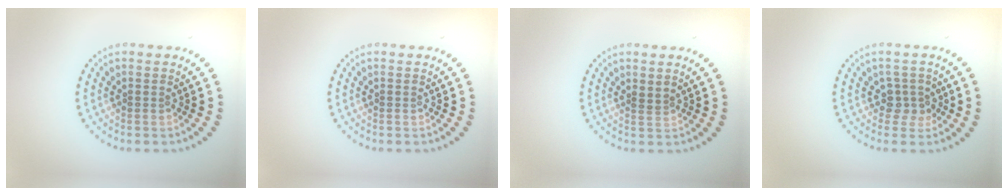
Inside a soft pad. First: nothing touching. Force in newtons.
{"total": 0.0}
{"total": 0.6, "press": 0.4, "slide": 0.5}
{"total": 1.9, "press": 1.6, "slide": 1.0}